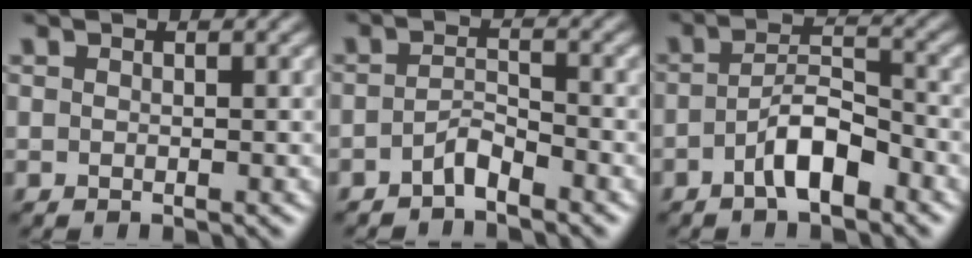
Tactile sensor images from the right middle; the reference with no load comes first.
{"total": 1.7, "force": [-1.5, 0.3, 0.9], "torque": [-0.020, 0.010, -0.029]}
{"total": 4.0, "force": [-2.1, 1.4, 3.1], "torque": [-0.056, 0.012, -0.038]}